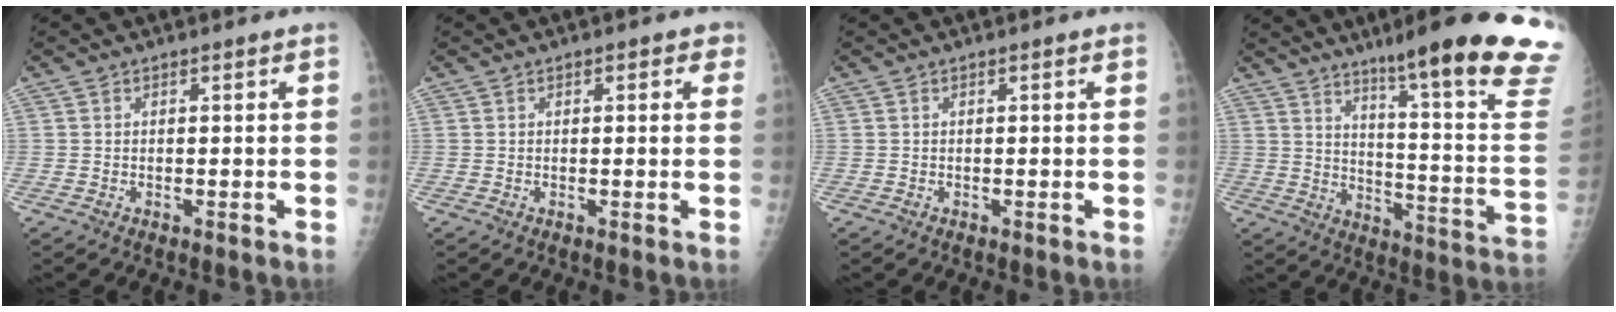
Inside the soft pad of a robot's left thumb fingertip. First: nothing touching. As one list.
[{"total": 2.2, "force": [0.9, 1.2, 1.5], "torque": [-0.003, 0.002, 0.006]}, {"total": 0.0}, {"total": 25.8, "force": [18.0, 1.9, 18.5], "torque": [-0.221, -0.102, 0.246]}]